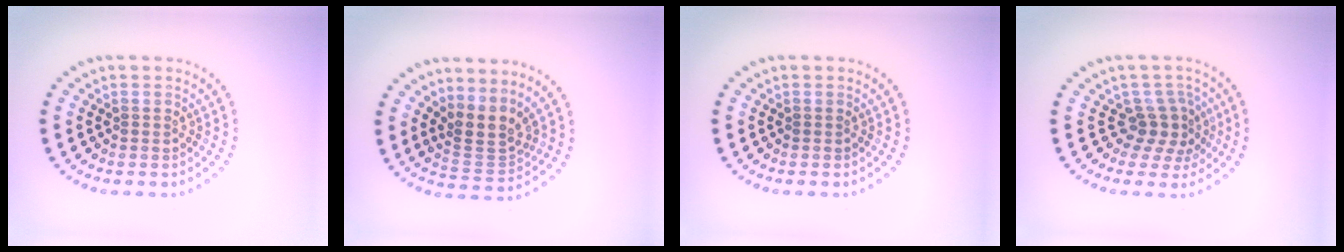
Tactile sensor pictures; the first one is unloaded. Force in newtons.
{"total": 3.0, "press": 2.2, "slide": 2.0}
{"total": 0.0}
{"total": 2.9, "press": 2.0, "slide": 2.0}